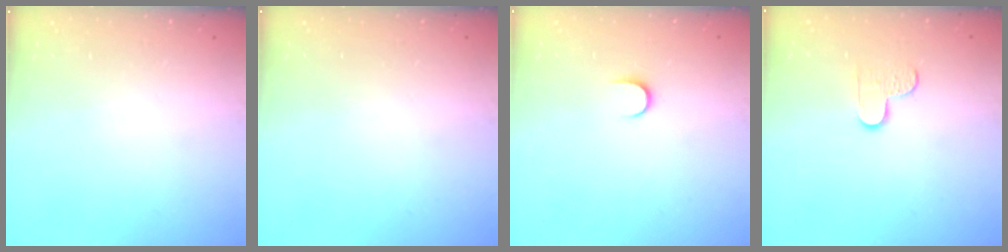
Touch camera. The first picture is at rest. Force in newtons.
{"total": 0.8, "press": 0.8, "slide": 0.1}
{"total": 5.3, "press": 5.3, "slide": 0.5}
{"total": 5.3, "press": 5.3, "slide": 0.3}